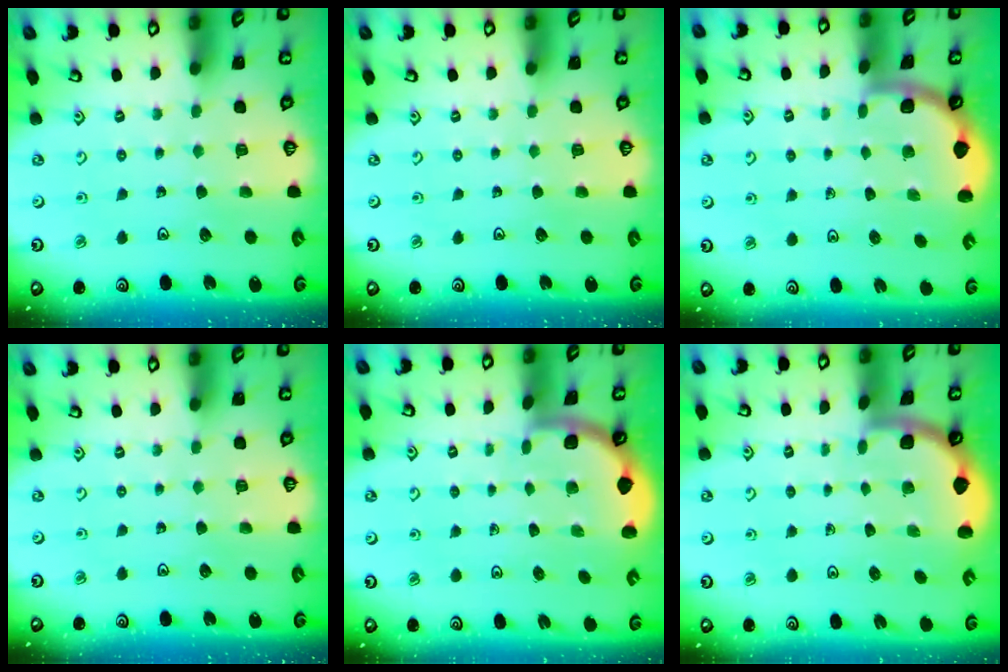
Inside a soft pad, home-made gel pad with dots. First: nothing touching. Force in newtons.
{"total": 0.0}
{"total": 1.8, "press": 1.7, "slide": 0.0}
{"total": 0.0}
{"total": 1.7, "press": 1.7, "slide": 0.0}
{"total": 1.9, "press": 1.9, "slide": 0.0}